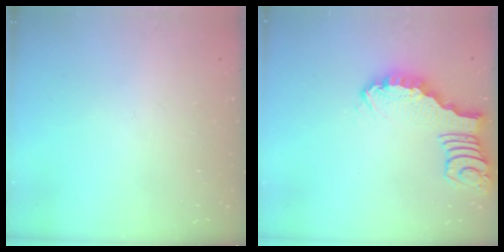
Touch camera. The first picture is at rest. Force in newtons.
{"total": 2.7, "press": 2.7, "slide": 0.4}